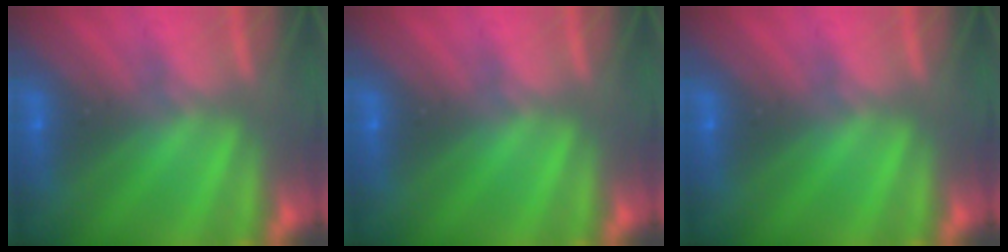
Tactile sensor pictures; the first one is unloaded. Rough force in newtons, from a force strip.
{"total": 0.0}
{"total": 0.0}